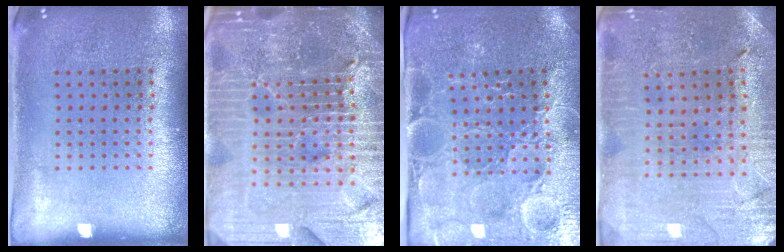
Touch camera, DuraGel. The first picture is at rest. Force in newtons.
{"total": 7.1, "press": 6.2, "slide": 3.5}
{"total": 3.8, "press": 3.7, "slide": 0.5}
{"total": 1.0, "press": 0.9, "slide": 0.2}